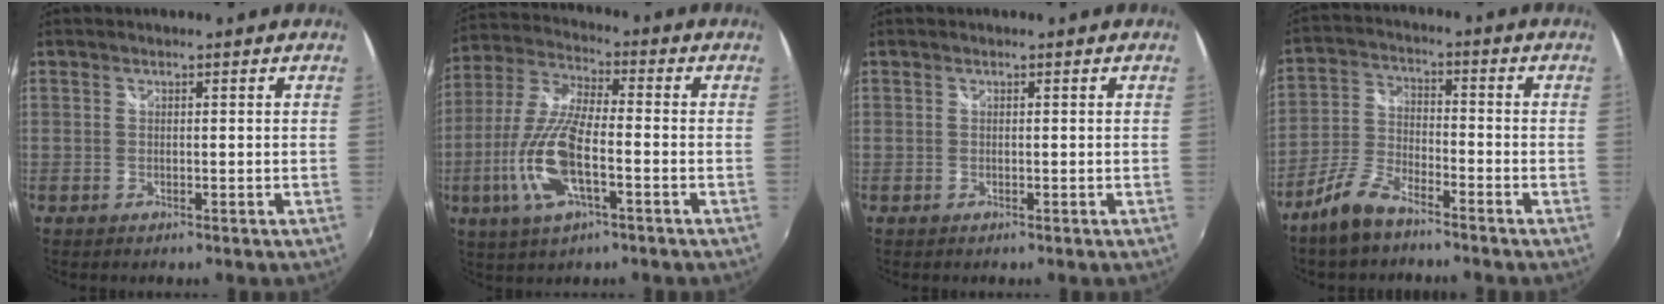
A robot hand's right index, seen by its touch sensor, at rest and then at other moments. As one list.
[{"total": 14.5, "force": [-4.5, 4.7, 12.9], "torque": [-0.279, -0.007, -0.091]}, {"total": 0.0}, {"total": 8.4, "force": [-6.5, 2.8, 4.6], "torque": [-0.106, 0.002, -0.130]}]